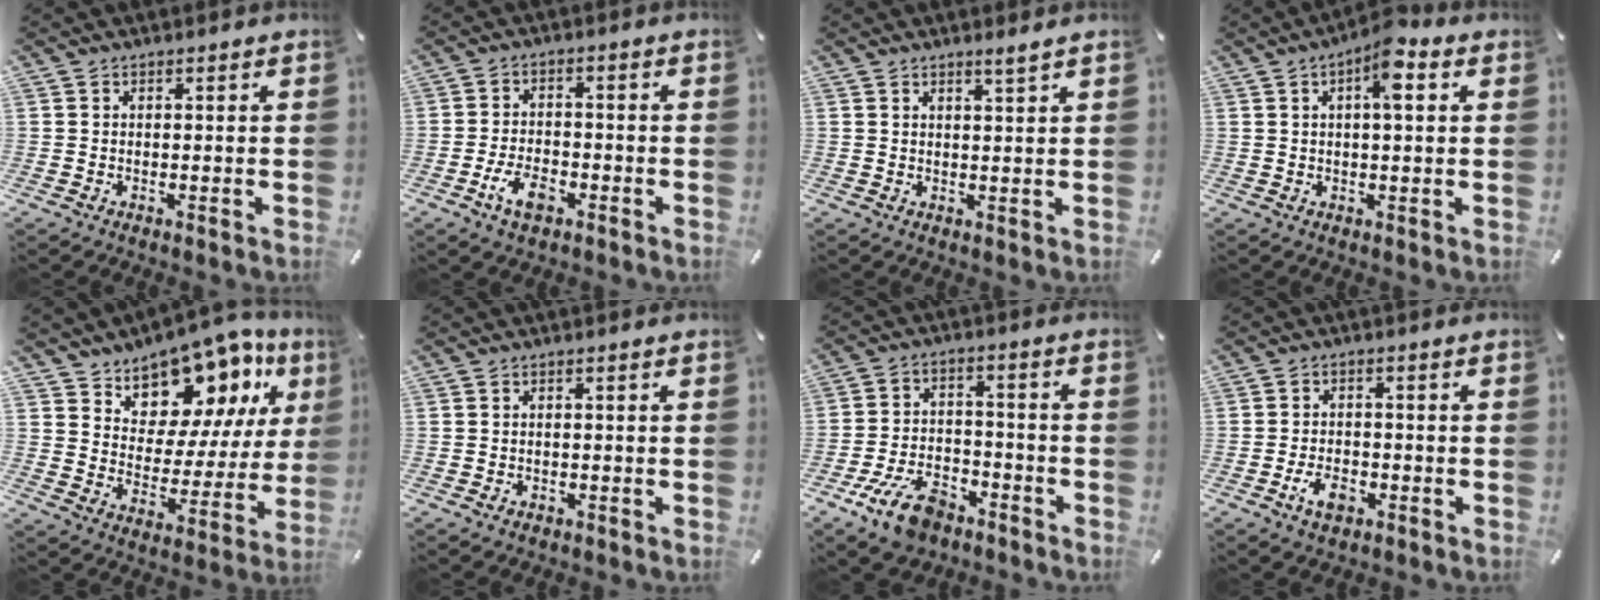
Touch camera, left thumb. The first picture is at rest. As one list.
[{"total": 6.7, "force": [-3.4, 3.7, 4.4], "torque": [-0.094, 0.015, -0.063]}, {"total": 2.2, "force": [1.8, -0.1, 1.2], "torque": [-0.024, -0.006, 0.032]}, {"total": 7.1, "force": [2.7, 2.5, 6.1], "torque": [-0.092, -0.003, 0.038]}, {"total": 13.2, "force": [10.5, 7.6, 2.6], "torque": [-0.043, -0.105, 0.190]}, {"total": 1.0, "force": [-0.5, 0.7, 0.5], "torque": [-0.011, 0.001, -0.010]}, {"total": 11.8, "force": [-7.2, 6.6, 6.6], "torque": [-0.123, 0.046, -0.129]}, {"total": 5.5, "force": [-2.5, 3.3, 3.6], "torque": [-0.077, 0.009, -0.048]}]